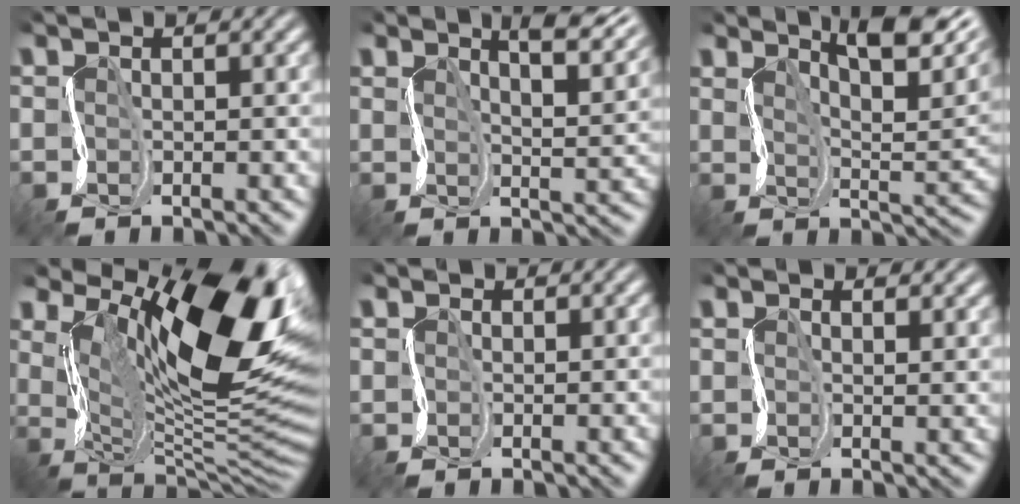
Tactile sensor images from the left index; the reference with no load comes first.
{"total": 5.5, "force": [4.0, 1.9, 3.3], "torque": [-0.029, 0.019, 0.048]}
{"total": 7.9, "force": [5.5, 2.5, 5.1], "torque": [-0.068, 0.008, 0.084]}
{"total": 14.7, "force": [6.5, 6.2, 11.6], "torque": [-0.167, -0.001, 0.110]}
{"total": 1.3, "force": [0.5, 0.6, -1.0], "torque": [0.026, 0.006, 0.004]}
{"total": 1.8, "force": [1.5, 1.0, 0.1], "torque": [0.007, 0.004, 0.023]}